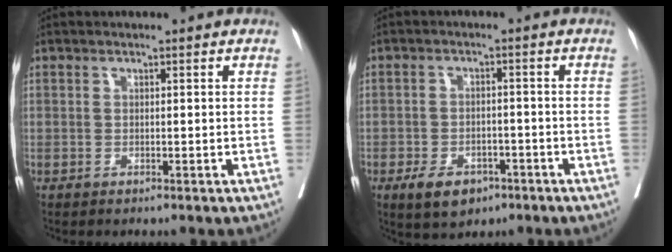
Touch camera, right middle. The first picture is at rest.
{"total": 6.2, "force": [-3.7, 3.7, 3.4], "torque": [-0.057, 0.000, -0.053]}